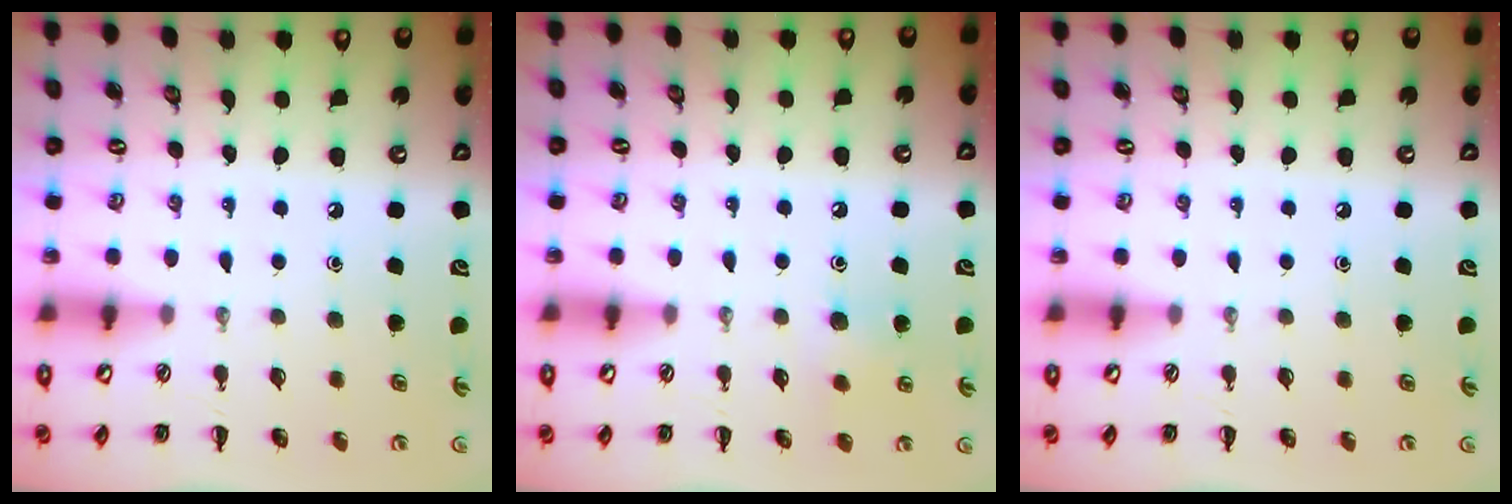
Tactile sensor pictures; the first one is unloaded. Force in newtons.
{"total": 7.1, "press": 6.7, "slide": 2.4}
{"total": 0.0}